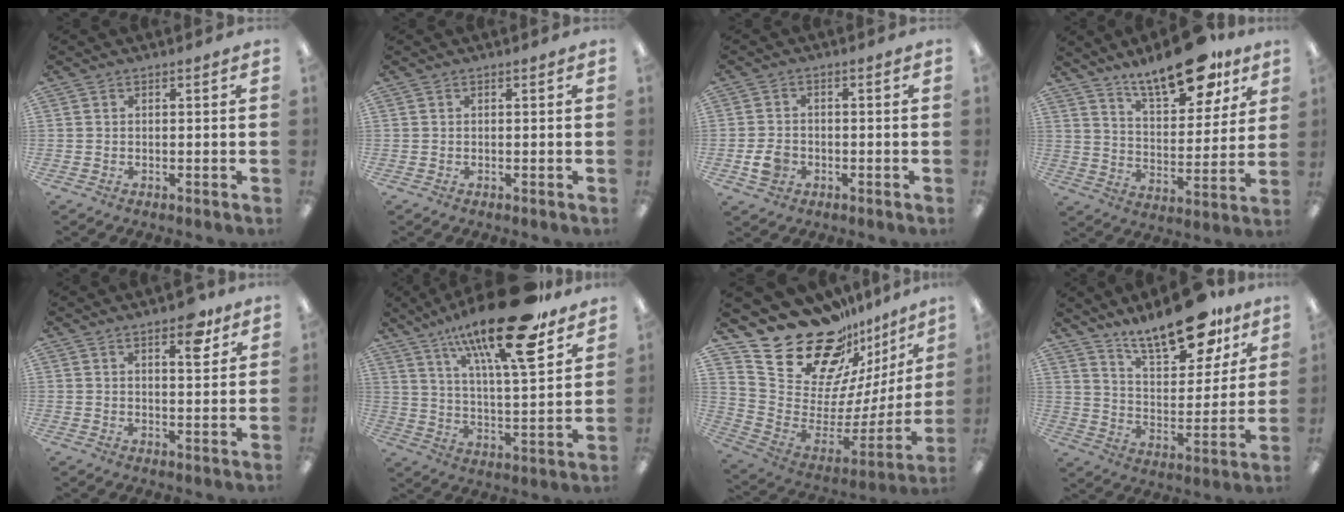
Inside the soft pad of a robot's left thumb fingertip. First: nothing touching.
{"total": 0.0}
{"total": 4.6, "force": [-1.6, 3.6, 2.4], "torque": [-0.034, 0.004, -0.027]}
{"total": 17.8, "force": [13.4, 6.5, 9.8], "torque": [-0.147, -0.076, 0.225]}
{"total": 6.7, "force": [4.7, 2.7, 4.0], "torque": [-0.033, -0.028, 0.073]}
{"total": 23.1, "force": [15.7, 6.1, 15.9], "torque": [-0.251, -0.094, 0.252]}
{"total": 24.0, "force": [18.9, 11.3, 9.5], "torque": [-0.160, -0.149, 0.357]}
{"total": 18.7, "force": [14.7, 6.7, 9.3], "torque": [-0.145, -0.094, 0.251]}